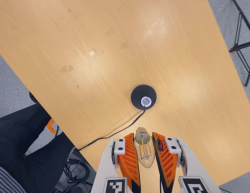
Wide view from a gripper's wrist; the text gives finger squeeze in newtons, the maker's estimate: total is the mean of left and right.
{"total": 21.6, "left": 24.2, "right": 19.0}